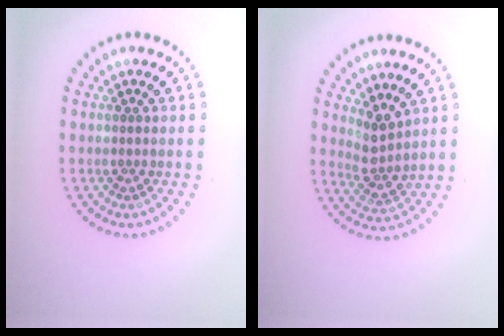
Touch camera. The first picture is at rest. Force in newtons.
{"total": 2.7, "press": 2.1, "slide": 1.7}